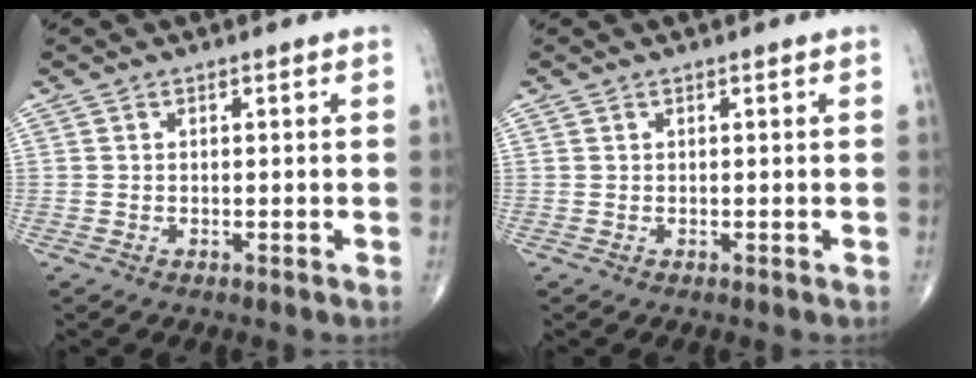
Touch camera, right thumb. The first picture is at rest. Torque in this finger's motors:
{"motor_torque": [0.47, 0.35, -0.13, -0.04, 0.03]}